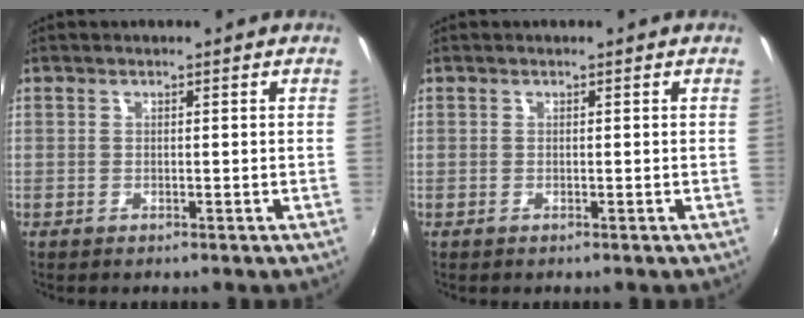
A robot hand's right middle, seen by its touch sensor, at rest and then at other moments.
{"total": 0.0}